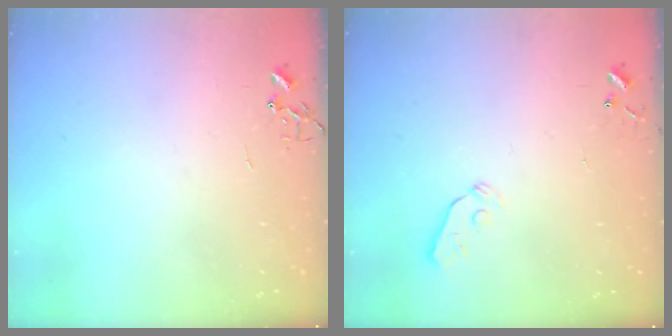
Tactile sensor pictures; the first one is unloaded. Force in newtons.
{"total": 3.3, "press": 3.2, "slide": 0.7}